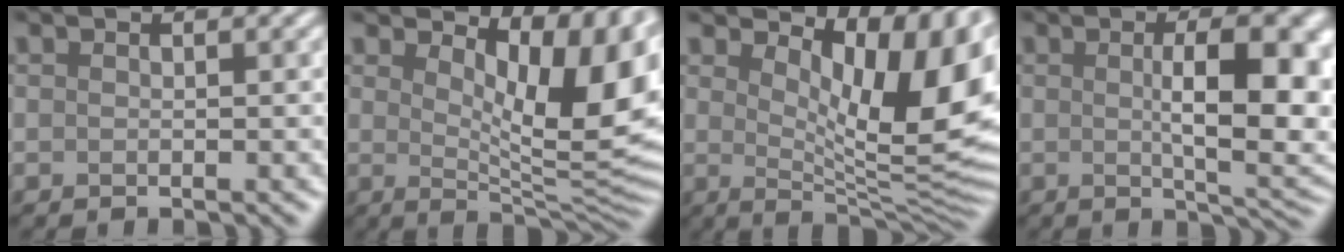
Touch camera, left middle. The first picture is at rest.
{"total": 9.5, "force": [3.1, 3.5, 8.2], "torque": [-0.118, -0.007, 0.053]}
{"total": 10.8, "force": [3.5, 4.1, 9.4], "torque": [-0.128, -0.008, 0.061]}
{"total": 9.1, "force": [0.6, 2.7, 8.6], "torque": [-0.115, -0.002, 0.014]}